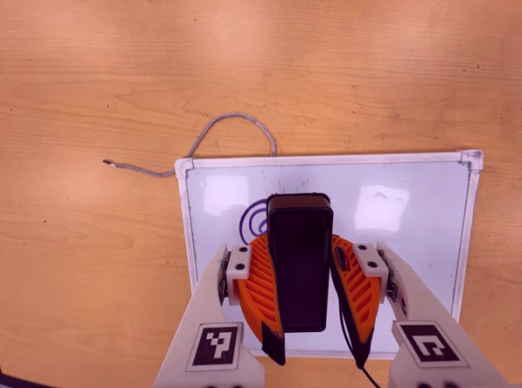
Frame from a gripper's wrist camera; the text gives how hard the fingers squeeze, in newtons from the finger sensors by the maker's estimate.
{"total": 7.1, "left": 6.3, "right": 8.0}